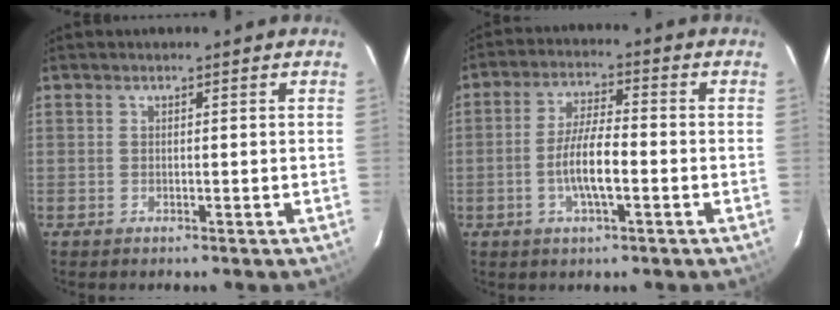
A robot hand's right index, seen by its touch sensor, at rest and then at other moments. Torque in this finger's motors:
{"motor_torque": [1.22, -0.47, 0.67, 0.16]}